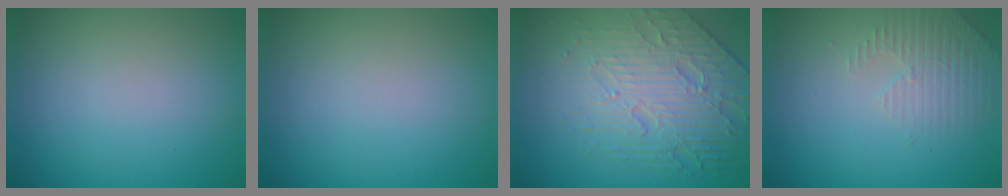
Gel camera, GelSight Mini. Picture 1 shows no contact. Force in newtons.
{"total": 0.0}
{"total": 6.9, "press": 5.3, "slide": 4.4}
{"total": 2.8, "press": 2.7, "slide": 0.8}